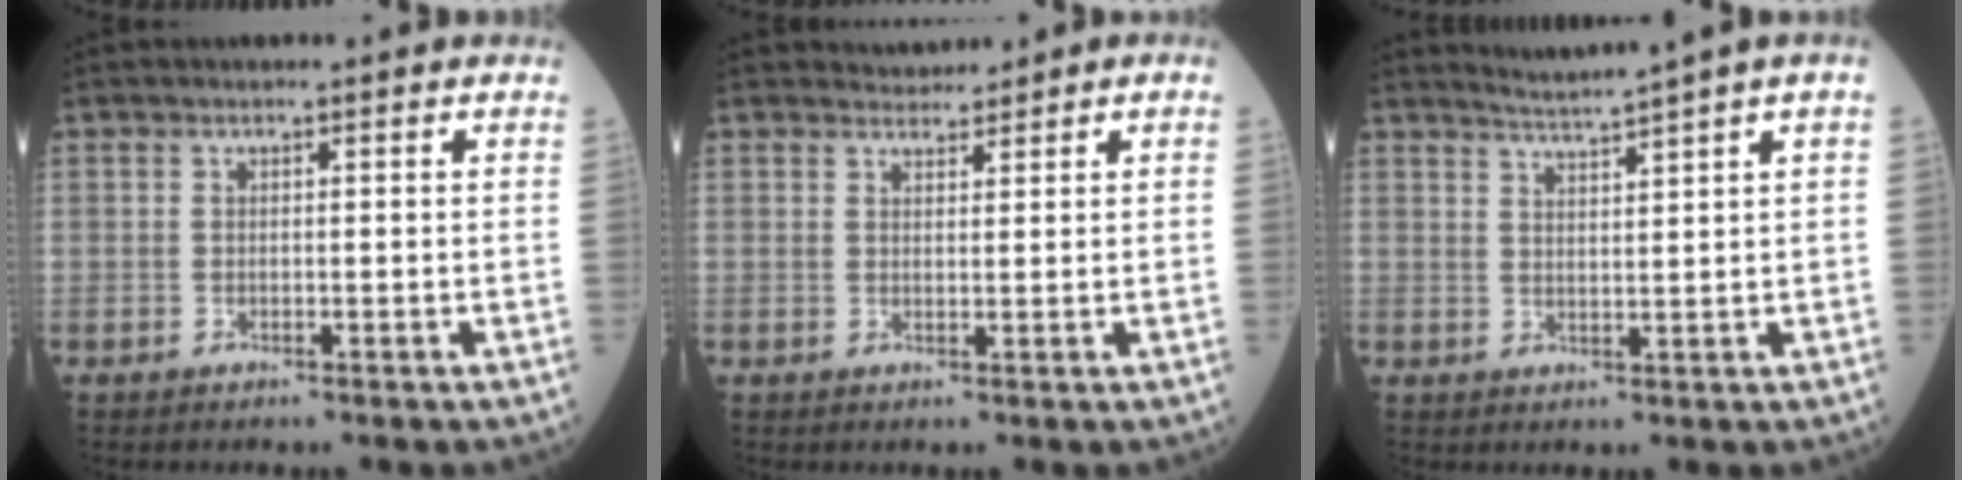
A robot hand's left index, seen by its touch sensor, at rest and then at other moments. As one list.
[{"total": 1.8, "force": [1.7, 0.6, -0.1], "torque": [0.001, 0.007, 0.028]}, {"total": 3.6, "force": [3.0, -1.6, 1.1], "torque": [-0.023, -0.007, 0.061]}]